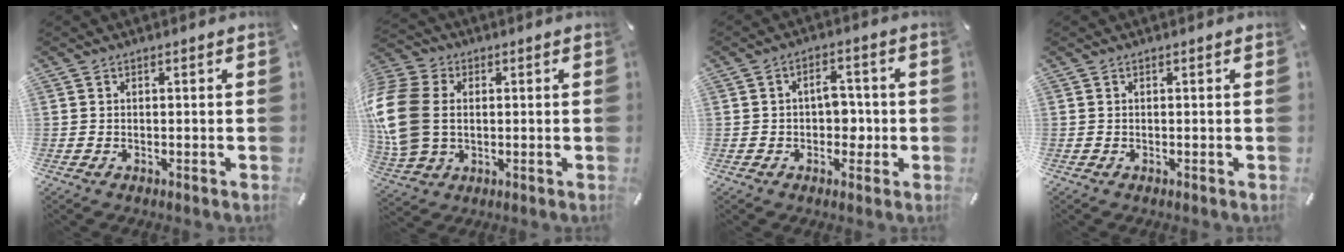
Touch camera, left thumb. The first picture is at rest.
{"total": 15.1, "force": [0.8, 11.5, 9.6], "torque": [-0.231, 0.013, 0.017]}
{"total": 5.9, "force": [-0.3, 4.2, 4.1], "torque": [-0.054, 0.004, -0.011]}
{"total": 0.0}